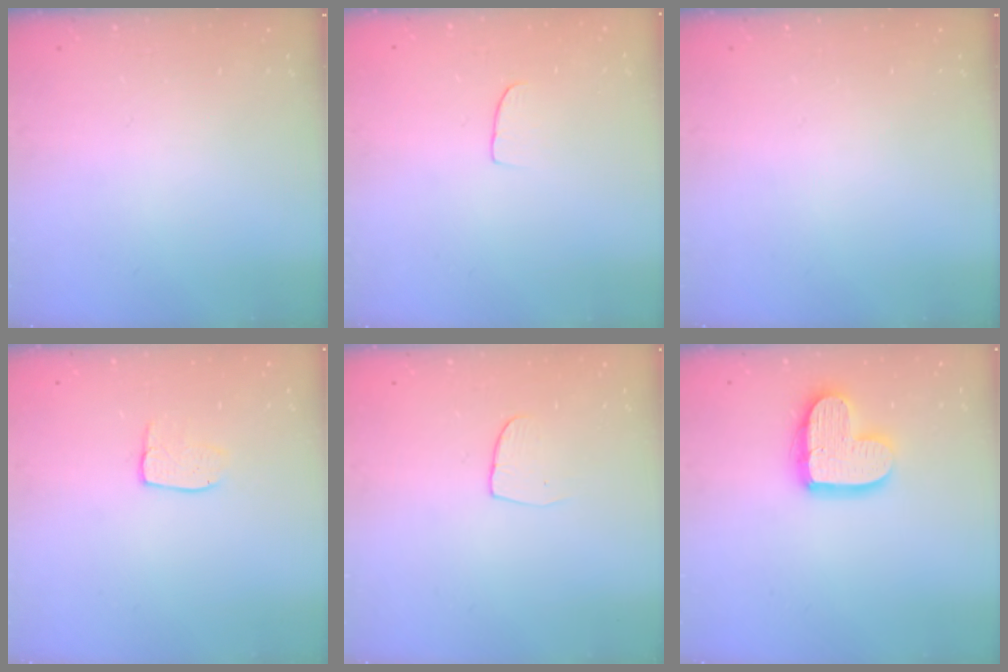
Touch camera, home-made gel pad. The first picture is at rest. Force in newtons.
{"total": 4.2, "press": 4.2, "slide": 0.3}
{"total": 0.0}
{"total": 6.3, "press": 6.3, "slide": 0.2}
{"total": 4.2, "press": 4.2, "slide": 0.3}
{"total": 14.5, "press": 14.4, "slide": 1.3}